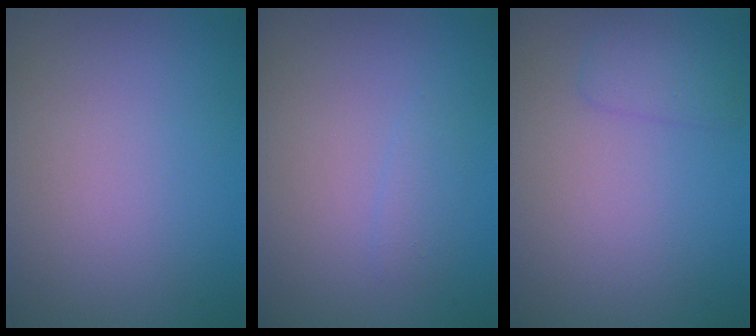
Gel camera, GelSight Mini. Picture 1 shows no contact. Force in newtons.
{"total": 1.0, "press": 1.0, "slide": 0.0}
{"total": 1.5, "press": 1.5, "slide": 0.1}